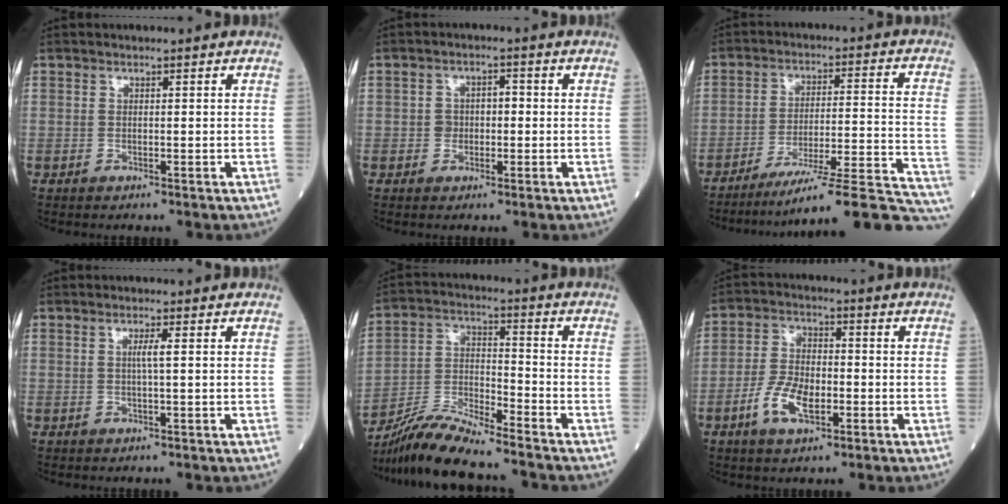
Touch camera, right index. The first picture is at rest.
{"total": 2.9, "force": [-0.4, 2.3, 1.7], "torque": [-0.027, 0.016, -0.009]}
{"total": 23.7, "force": [-21.9, -0.3, 9.1], "torque": [-0.052, 0.009, -0.297]}
{"total": 1.6, "force": [0.2, -0.3, 1.6], "torque": [-0.030, 0.001, 0.001]}
{"total": 11.0, "force": [-10.1, 0.2, 4.3], "torque": [-0.084, -0.007, -0.191]}
{"total": 7.5, "force": [-2.8, 3.5, 6.0], "torque": [-0.125, 0.005, -0.054]}